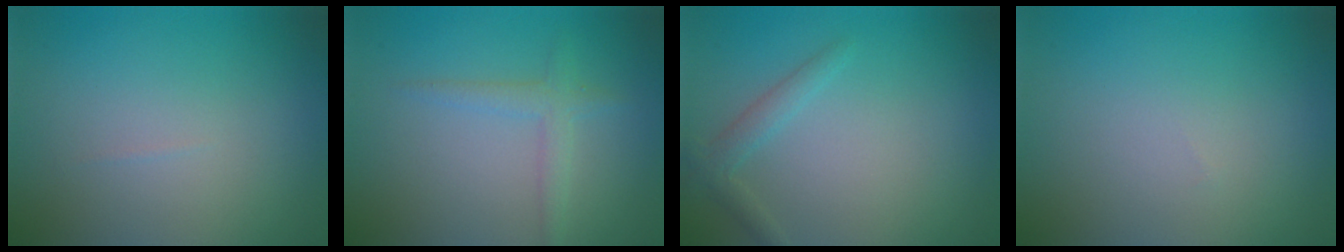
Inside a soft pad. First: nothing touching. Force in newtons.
{"total": 1.8, "press": 1.8, "slide": 0.2}
{"total": 1.6, "press": 1.6, "slide": 0.1}
{"total": 0.0}